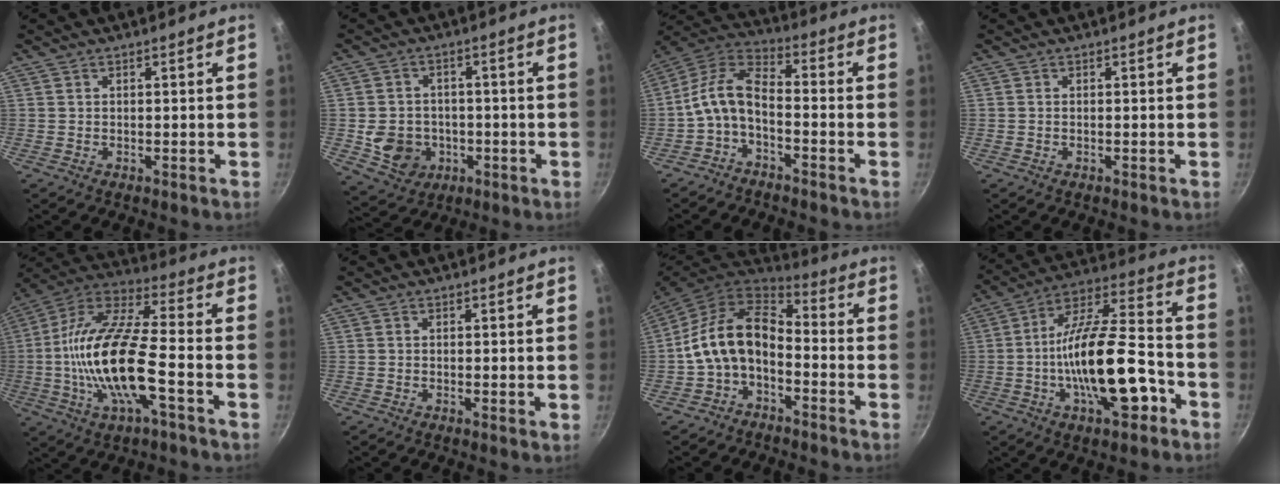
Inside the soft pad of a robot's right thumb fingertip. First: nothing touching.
{"total": 9.1, "force": [-1.8, 7.8, 4.4], "torque": [-0.058, 0.016, -0.019]}
{"total": 9.7, "force": [-3.4, 4.9, 7.7], "torque": [-0.161, 0.053, -0.078]}
{"total": 0.0}
{"total": 20.5, "force": [-4.3, 6.9, 18.8], "torque": [-0.366, 0.033, -0.098]}
{"total": 0.6, "force": [0.0, 0.1, 0.6], "torque": [-0.008, -0.004, -0.003]}
{"total": 13.0, "force": [-3.1, 8.3, 9.5], "torque": [-0.166, 0.051, -0.068]}
{"total": 20.9, "force": [-6.5, 8.0, 18.2], "torque": [-0.286, 0.048, -0.115]}